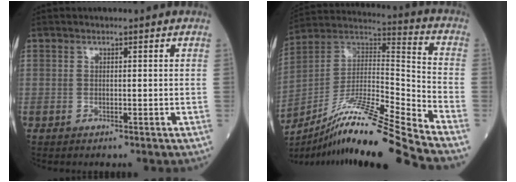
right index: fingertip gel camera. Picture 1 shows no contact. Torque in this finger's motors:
{"motor_torque": [-0.01, -0.31, 0.57, 0.09]}